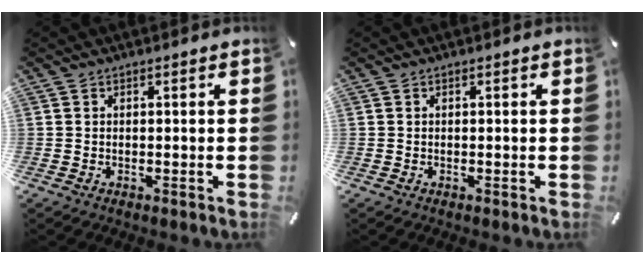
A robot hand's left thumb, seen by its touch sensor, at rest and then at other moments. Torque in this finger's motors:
{"motor_torque": [-0.02, 0.03, -0.01, 0.00, 0.04]}